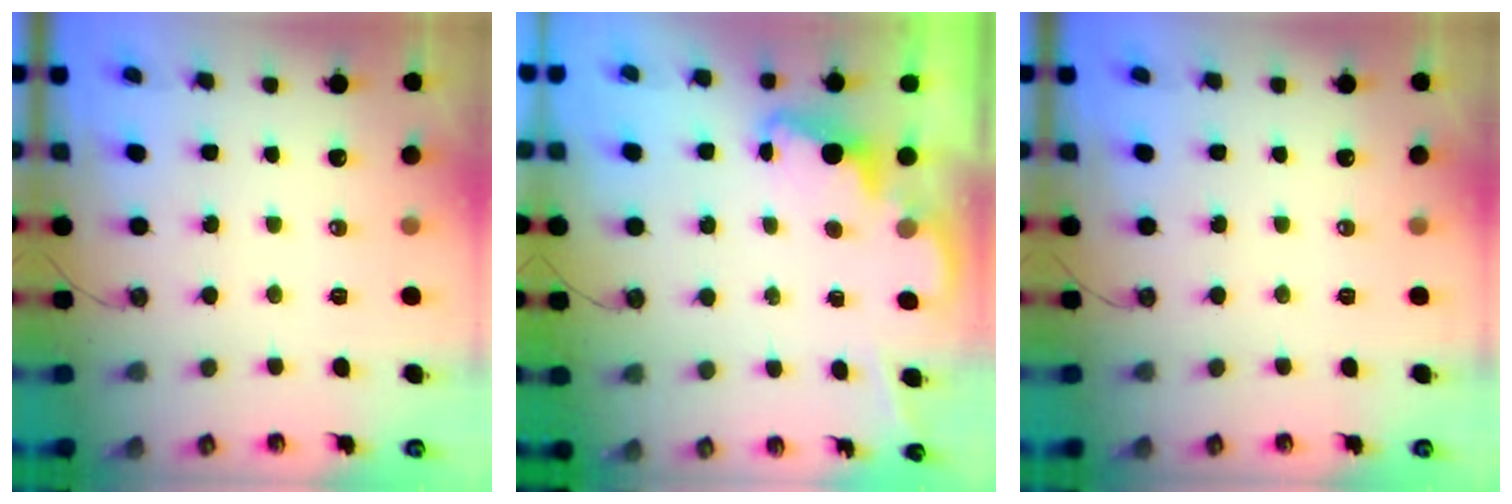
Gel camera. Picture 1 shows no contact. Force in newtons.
{"total": 2.4, "press": 2.4, "slide": 0.6}
{"total": 0.0}